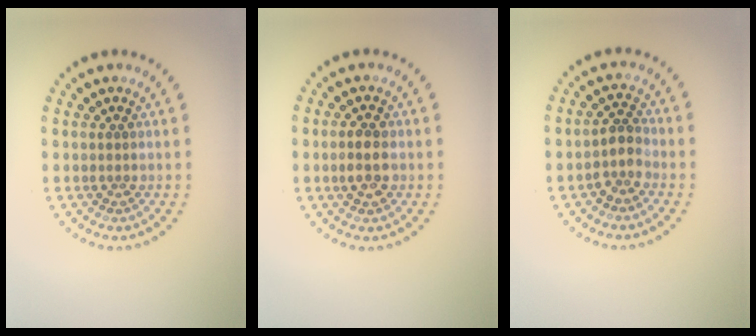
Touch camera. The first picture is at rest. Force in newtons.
{"total": 2.2, "press": 2.2, "slide": 0.0}
{"total": 2.3, "press": 1.8, "slide": 1.5}